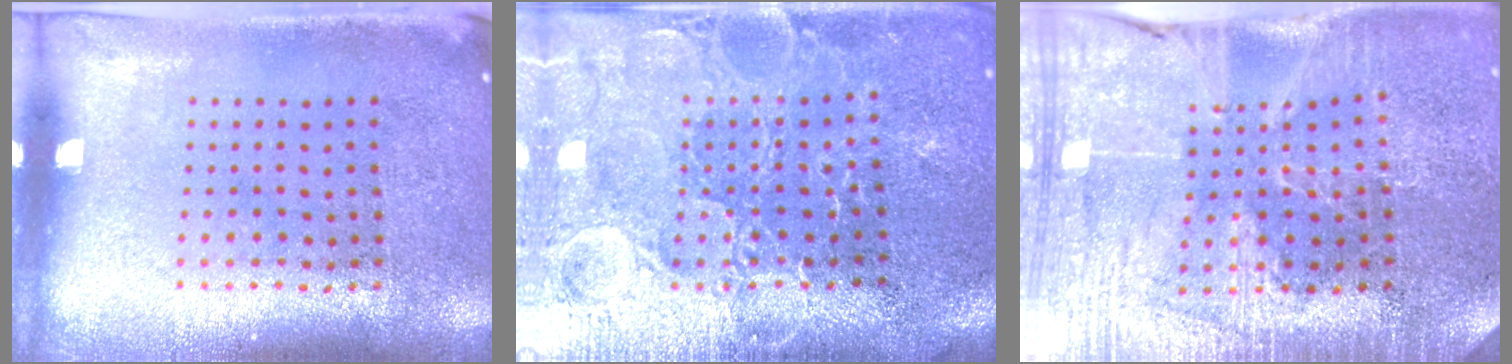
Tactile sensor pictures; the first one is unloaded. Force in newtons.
{"total": 3.7, "press": 3.6, "slide": 0.8}
{"total": 3.4, "press": 3.3, "slide": 0.7}